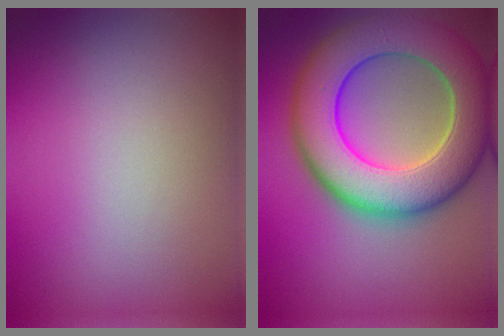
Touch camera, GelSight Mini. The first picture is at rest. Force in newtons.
{"total": 12.0, "press": 12.0, "slide": 0.7}